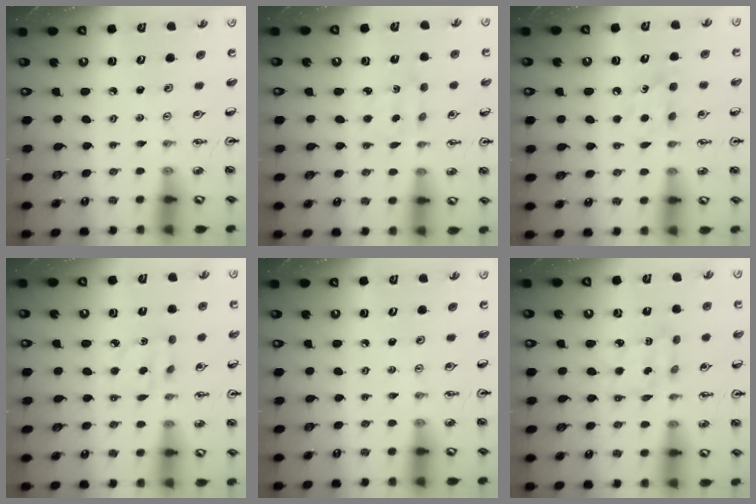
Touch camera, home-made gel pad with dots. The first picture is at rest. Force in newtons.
{"total": 2.5, "press": 2.4, "slide": 0.6}
{"total": 5.7, "press": 5.7, "slide": 0.6}
{"total": 2.3, "press": 2.3, "slide": 0.2}
{"total": 0.0}
{"total": 2.9, "press": 2.9, "slide": 0.2}